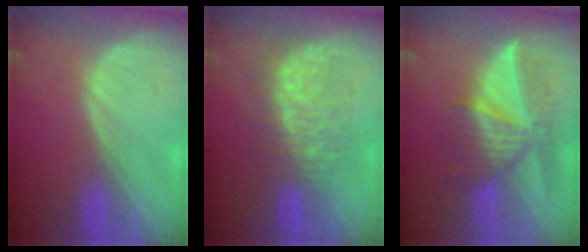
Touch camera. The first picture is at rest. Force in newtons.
{"total": 7.8, "press": 7.8, "slide": 0.4}
{"total": 8.2, "press": 7.8, "slide": 2.5}